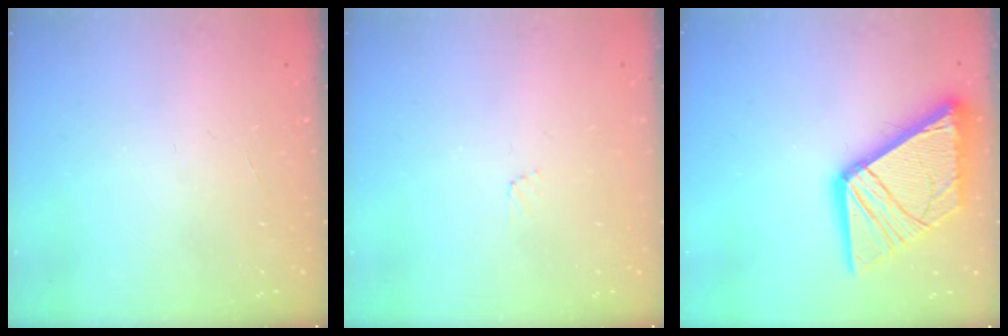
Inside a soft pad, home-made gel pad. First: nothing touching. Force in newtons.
{"total": 3.5, "press": 3.5, "slide": 0.4}
{"total": 20.3, "press": 20.2, "slide": 2.4}